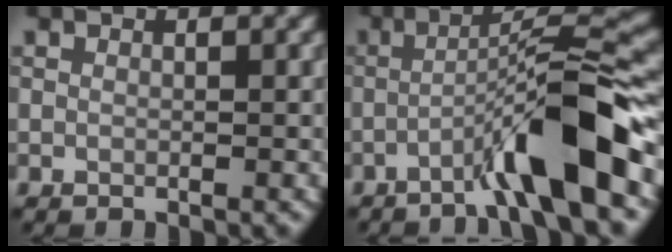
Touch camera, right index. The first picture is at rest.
{"total": 8.5, "force": [-3.9, 0.7, 7.5], "torque": [-0.118, 0.024, -0.073]}